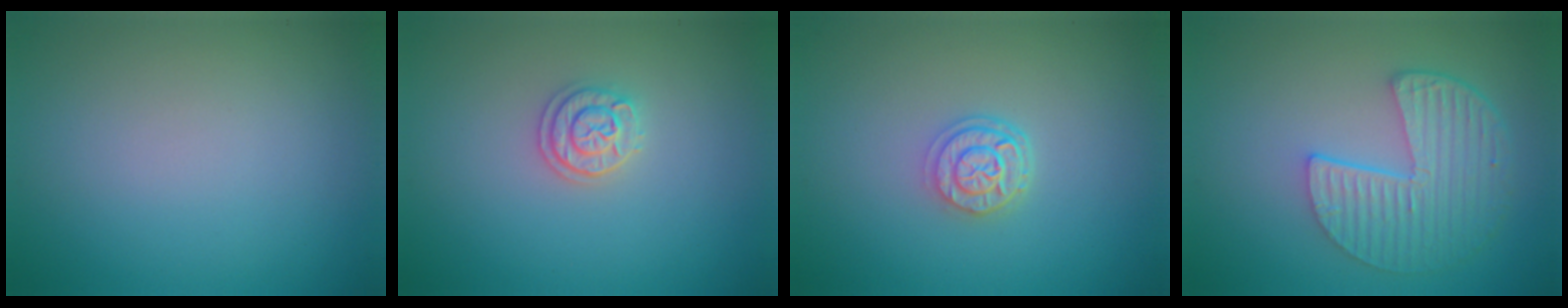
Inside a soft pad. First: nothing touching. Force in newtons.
{"total": 2.1, "press": 2.0, "slide": 0.6}
{"total": 2.7, "press": 2.2, "slide": 1.5}
{"total": 5.6, "press": 4.2, "slide": 3.7}